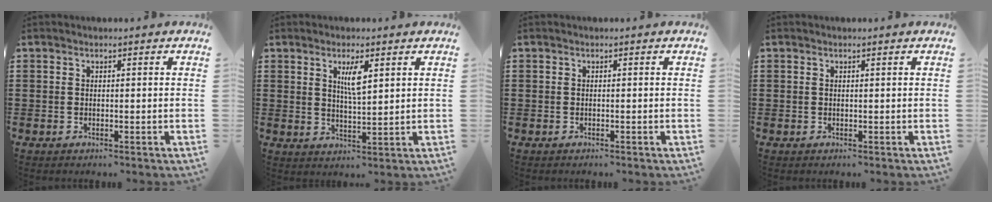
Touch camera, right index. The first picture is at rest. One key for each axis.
{"total": 4.0, "fx": 1.7, "fy": 1.0, "fz": 3.5, "tx": -0.066, "ty": 0.003, "tz": 0.026}
{"total": 0.0}
{"total": 0.0}